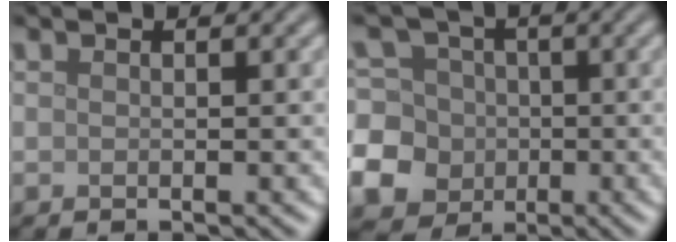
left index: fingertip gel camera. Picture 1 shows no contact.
{"total": 15.3, "force": [-4.1, 14.2, 4.0], "torque": [-0.126, -0.018, -0.096]}